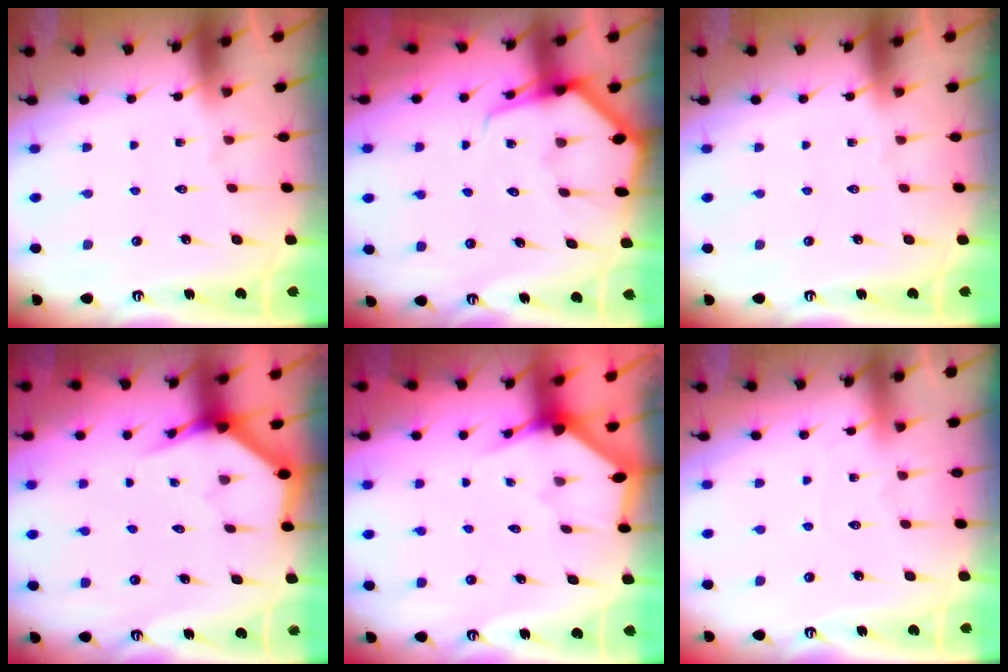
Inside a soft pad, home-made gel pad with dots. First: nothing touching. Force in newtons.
{"total": 5.6, "press": 5.5, "slide": 0.7}
{"total": 0.0}
{"total": 3.8, "press": 3.8, "slide": 0.2}
{"total": 2.5, "press": 2.5, "slide": 0.2}
{"total": 2.9, "press": 2.9, "slide": 0.4}